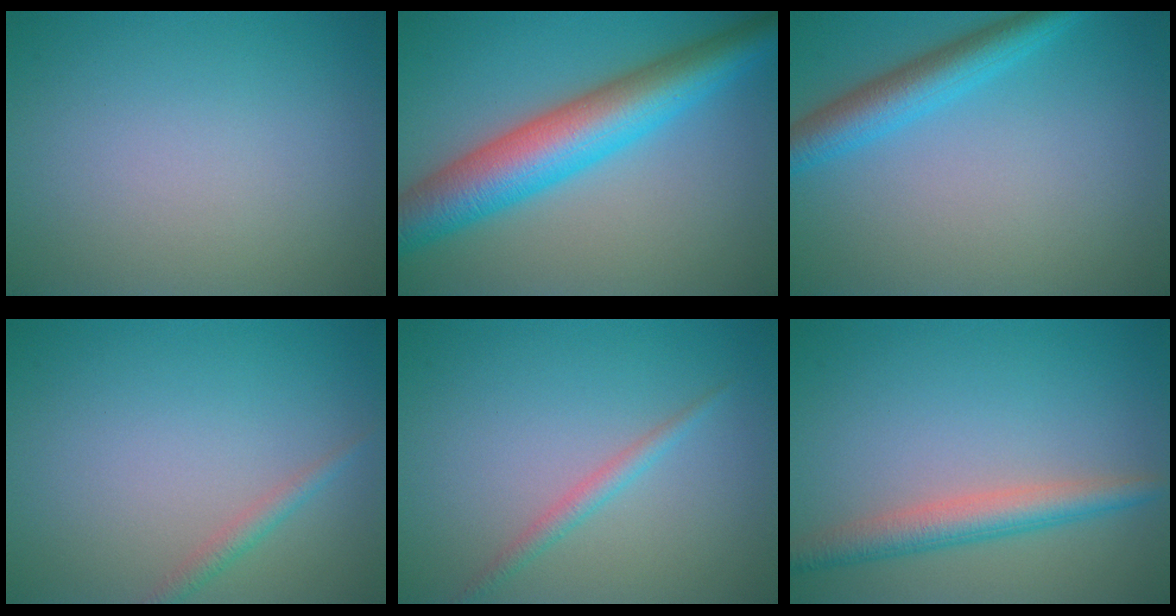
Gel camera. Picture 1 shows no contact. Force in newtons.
{"total": 9.1, "press": 9.1, "slide": 0.1}
{"total": 4.2, "press": 4.2, "slide": 0.1}
{"total": 1.3, "press": 1.3, "slide": 0.0}
{"total": 1.5, "press": 1.5, "slide": 0.0}
{"total": 3.7, "press": 3.7, "slide": 0.1}